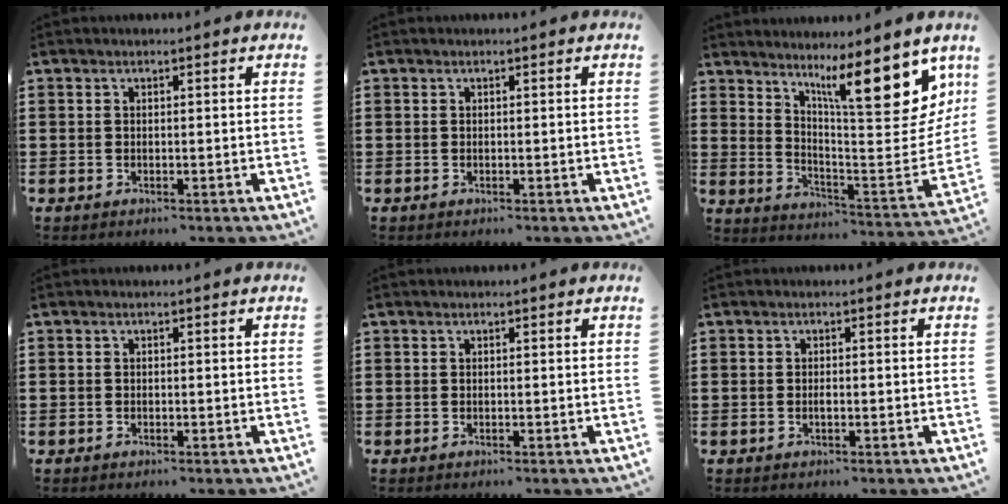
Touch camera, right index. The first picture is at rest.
{"total": 0.0}
{"total": 13.7, "force": [8.2, 3.2, 10.6], "torque": [-0.166, -0.055, 0.131]}
{"total": 0.0}
{"total": 0.0}
{"total": 0.7, "force": [-0.2, 0.2, 0.6], "torque": [-0.014, -0.004, -0.002]}